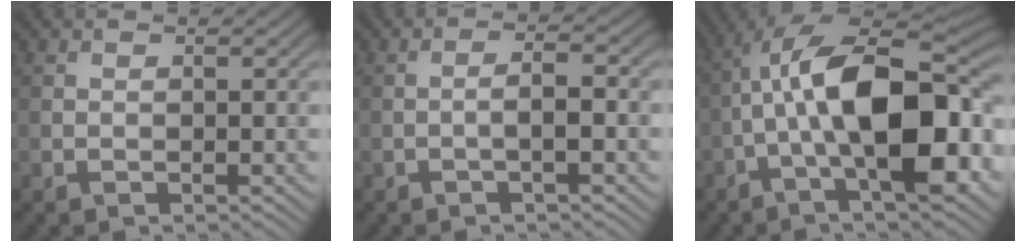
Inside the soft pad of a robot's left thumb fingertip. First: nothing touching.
{"total": 2.3, "force": [-0.9, 0.4, 2.1], "torque": [-0.032, 0.014, -0.023]}
{"total": 15.9, "force": [-2.4, 6.3, 14.4], "torque": [-0.223, 0.032, -0.050]}